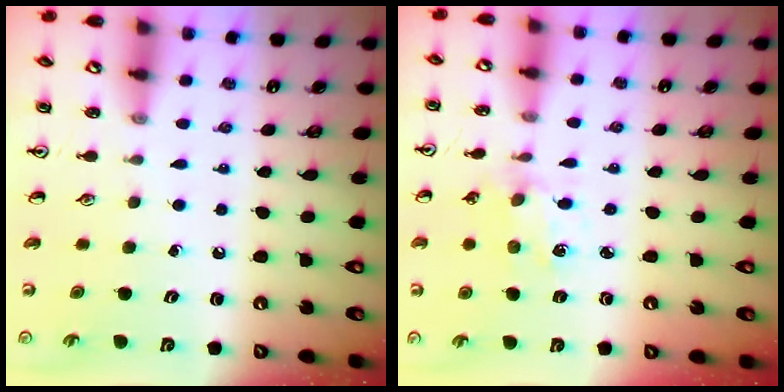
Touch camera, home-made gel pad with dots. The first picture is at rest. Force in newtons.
{"total": 2.0, "press": 1.9, "slide": 0.4}